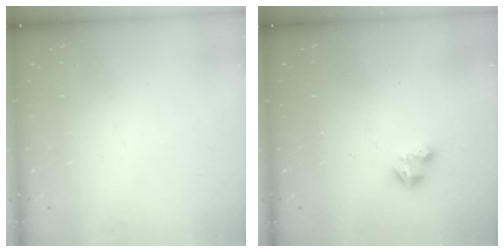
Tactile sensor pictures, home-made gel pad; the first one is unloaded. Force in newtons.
{"total": 1.6, "press": 1.6, "slide": 0.4}